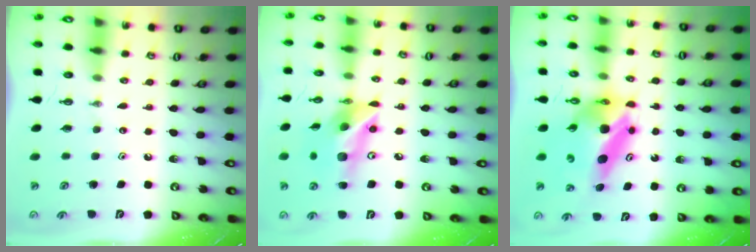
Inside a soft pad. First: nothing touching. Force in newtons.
{"total": 15.4, "press": 15.0, "slide": 3.5}
{"total": 12.0, "press": 11.9, "slide": 1.0}